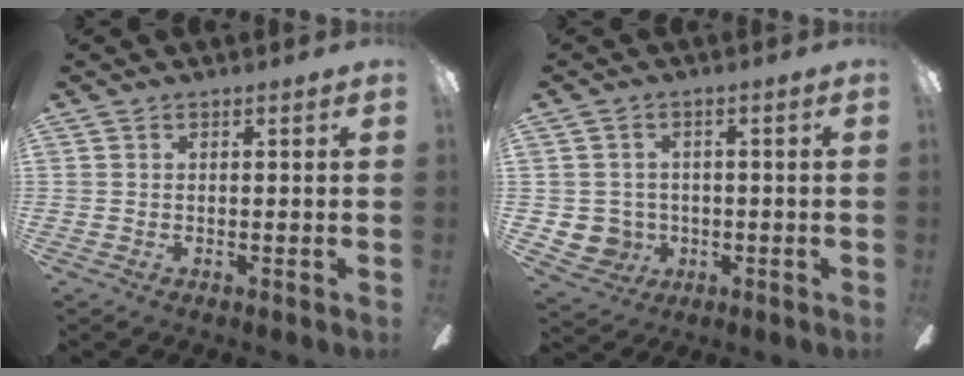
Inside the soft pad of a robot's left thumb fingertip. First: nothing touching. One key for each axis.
{"total": 5.1, "fx": -0.2, "fy": 5.0, "fz": 0.7, "tx": -0.032, "ty": 0.001, "tz": 0.000}